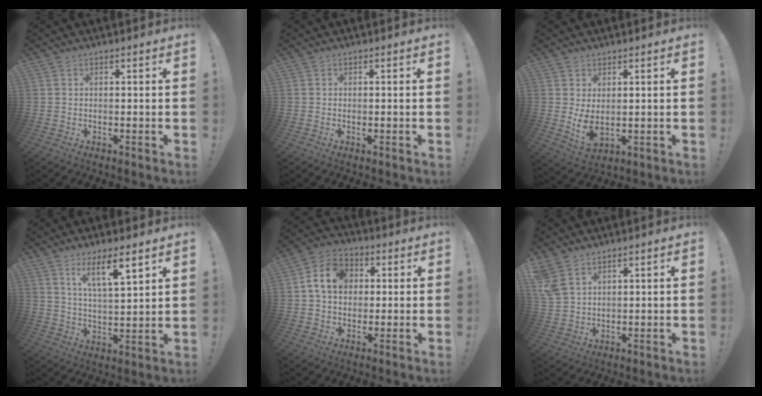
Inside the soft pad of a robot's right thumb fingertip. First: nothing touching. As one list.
[{"total": 0.0}, {"total": 5.9, "force": [1.4, 3.2, 4.7], "torque": [-0.083, -0.023, 0.028]}, {"total": 10.7, "force": [6.7, 1.8, 8.2], "torque": [-0.138, -0.034, 0.111]}, {"total": 11.1, "force": [2.3, 8.8, 6.4], "torque": [-0.102, 0.015, 0.049]}, {"total": 6.1, "force": [4.0, 3.4, 3.1], "torque": [-0.068, -0.015, 0.080]}]